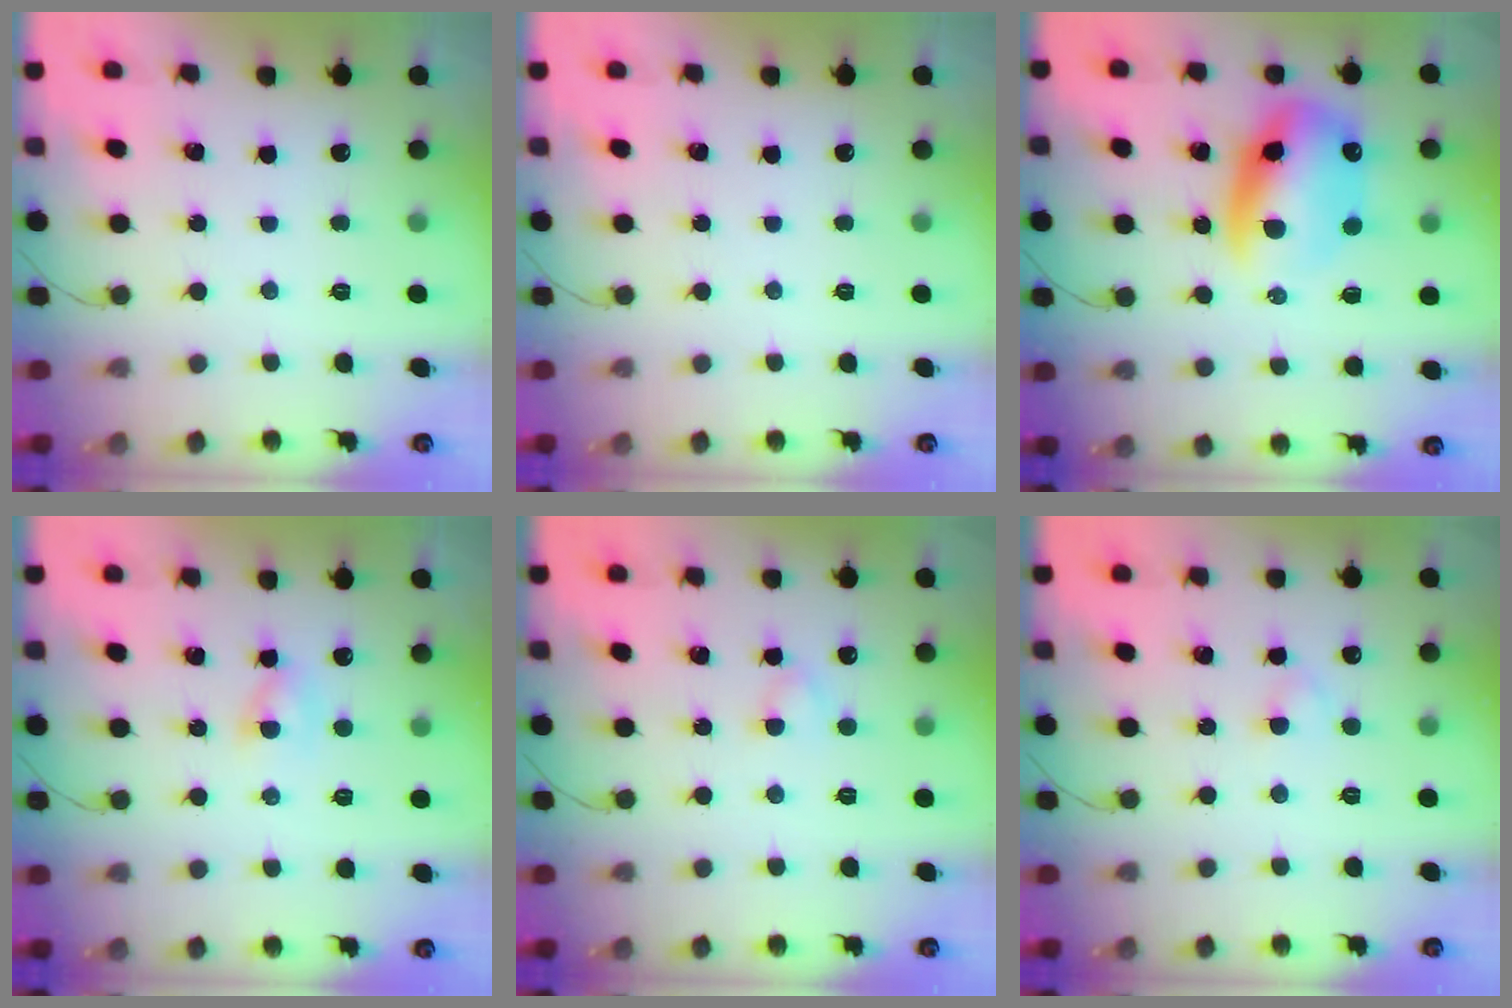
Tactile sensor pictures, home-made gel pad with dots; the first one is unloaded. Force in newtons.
{"total": 0.0}
{"total": 14.3, "press": 13.8, "slide": 3.7}
{"total": 2.0, "press": 1.8, "slide": 0.8}
{"total": 2.3, "press": 2.1, "slide": 0.9}
{"total": 2.1, "press": 1.9, "slide": 1.0}